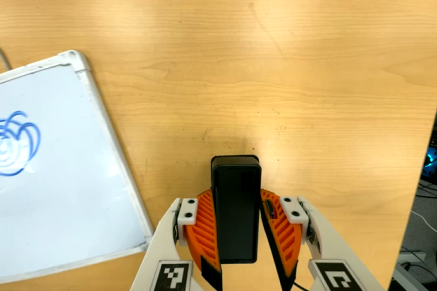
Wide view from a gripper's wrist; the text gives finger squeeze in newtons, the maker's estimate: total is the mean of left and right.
{"total": 6.3, "left": 5.8, "right": 6.8}